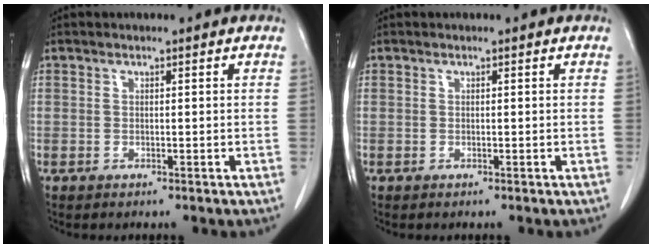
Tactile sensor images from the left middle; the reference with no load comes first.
{"total": 0.0}